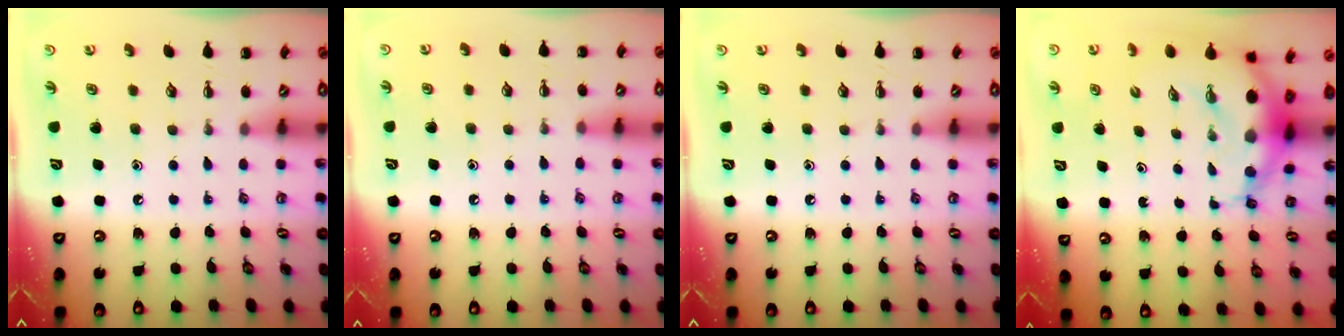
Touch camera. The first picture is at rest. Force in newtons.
{"total": 6.2, "press": 5.8, "slide": 2.3}
{"total": 0.0}
{"total": 6.8, "press": 6.5, "slide": 1.8}